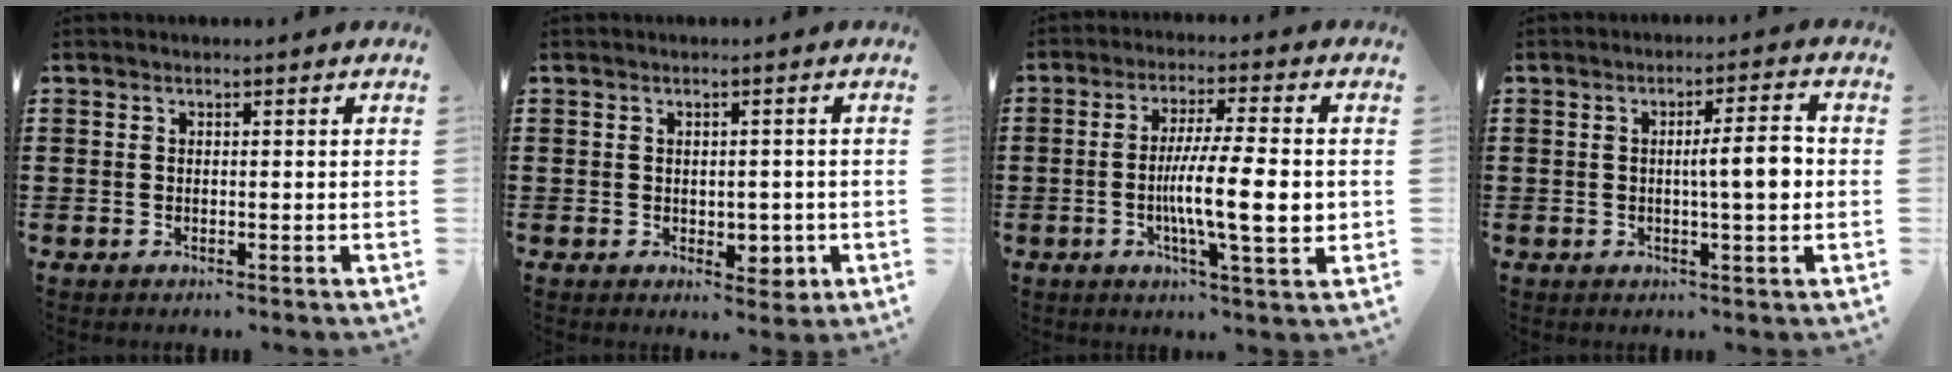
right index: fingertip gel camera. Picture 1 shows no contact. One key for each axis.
{"total": 3.0, "fx": -0.4, "fy": 2.1, "fz": 2.1, "tx": -0.031, "ty": 0.003, "tz": -0.009}
{"total": 11.2, "fx": -1.0, "fy": 2.0, "fz": 11.0, "tx": -0.178, "ty": -0.009, "tz": -0.020}
{"total": 5.7, "fx": 0.0, "fy": 0.8, "fz": 5.6, "tx": -0.083, "ty": -0.006, "tz": -0.008}